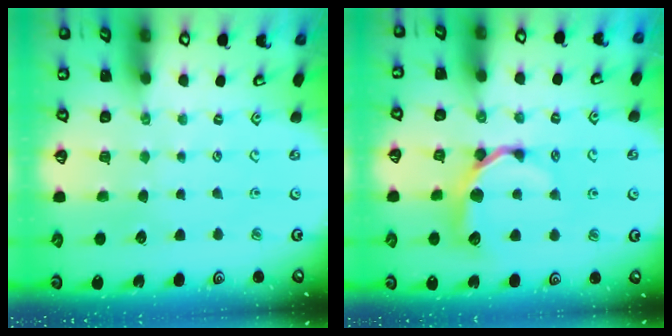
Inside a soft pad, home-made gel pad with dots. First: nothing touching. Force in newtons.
{"total": 9.2, "press": 9.1, "slide": 0.9}